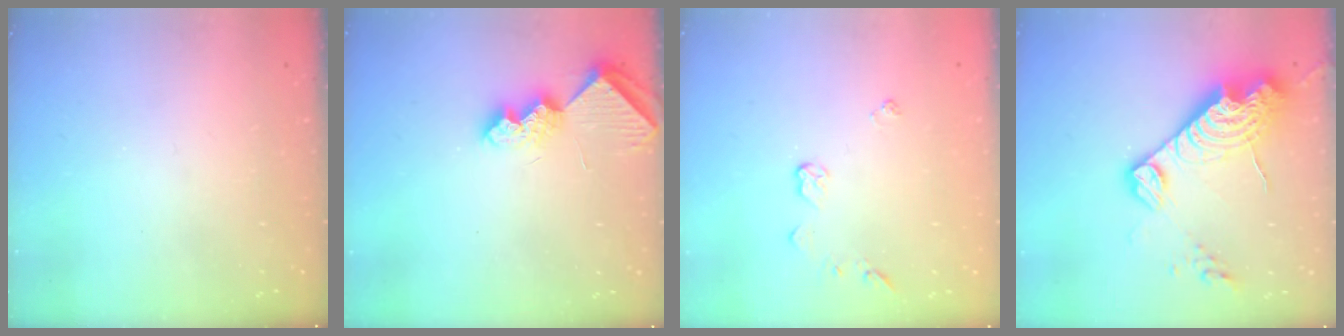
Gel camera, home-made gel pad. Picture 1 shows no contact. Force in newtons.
{"total": 8.4, "press": 8.4, "slide": 0.4}
{"total": 4.2, "press": 4.2, "slide": 0.5}
{"total": 17.5, "press": 17.4, "slide": 1.6}